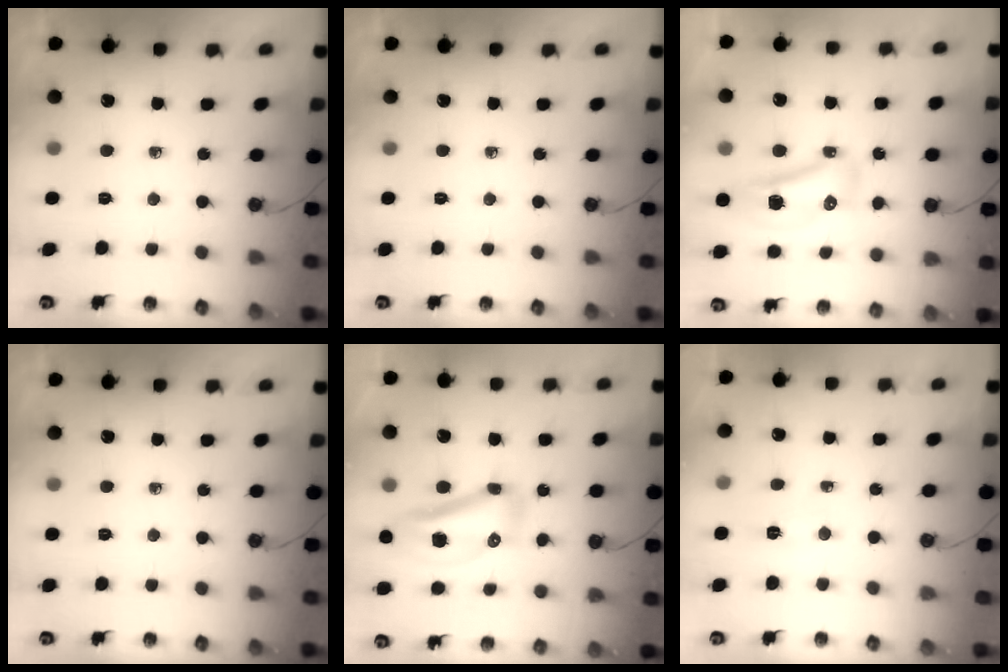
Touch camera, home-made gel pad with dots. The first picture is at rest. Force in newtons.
{"total": 0.0}
{"total": 9.5, "press": 9.5, "slide": 0.7}
{"total": 0.0}
{"total": 15.7, "press": 15.7, "slide": 0.5}
{"total": 2.9, "press": 2.9, "slide": 0.3}